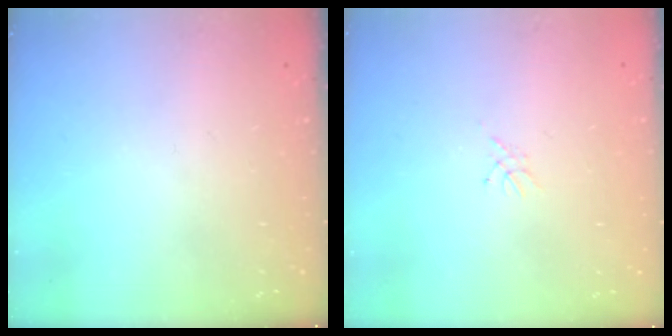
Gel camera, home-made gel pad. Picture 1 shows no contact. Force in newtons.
{"total": 2.3, "press": 2.2, "slide": 0.3}